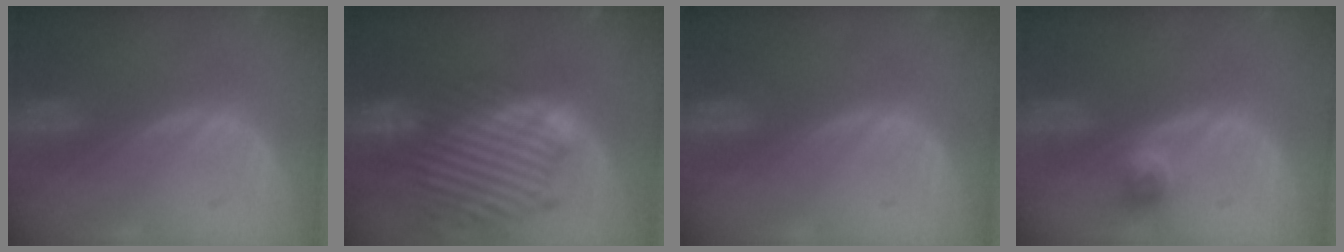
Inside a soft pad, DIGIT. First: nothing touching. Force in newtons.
{"total": 13.8, "press": 11.8, "slide": 7.2}
{"total": 0.0}
{"total": 2.4, "press": 2.0, "slide": 1.2}